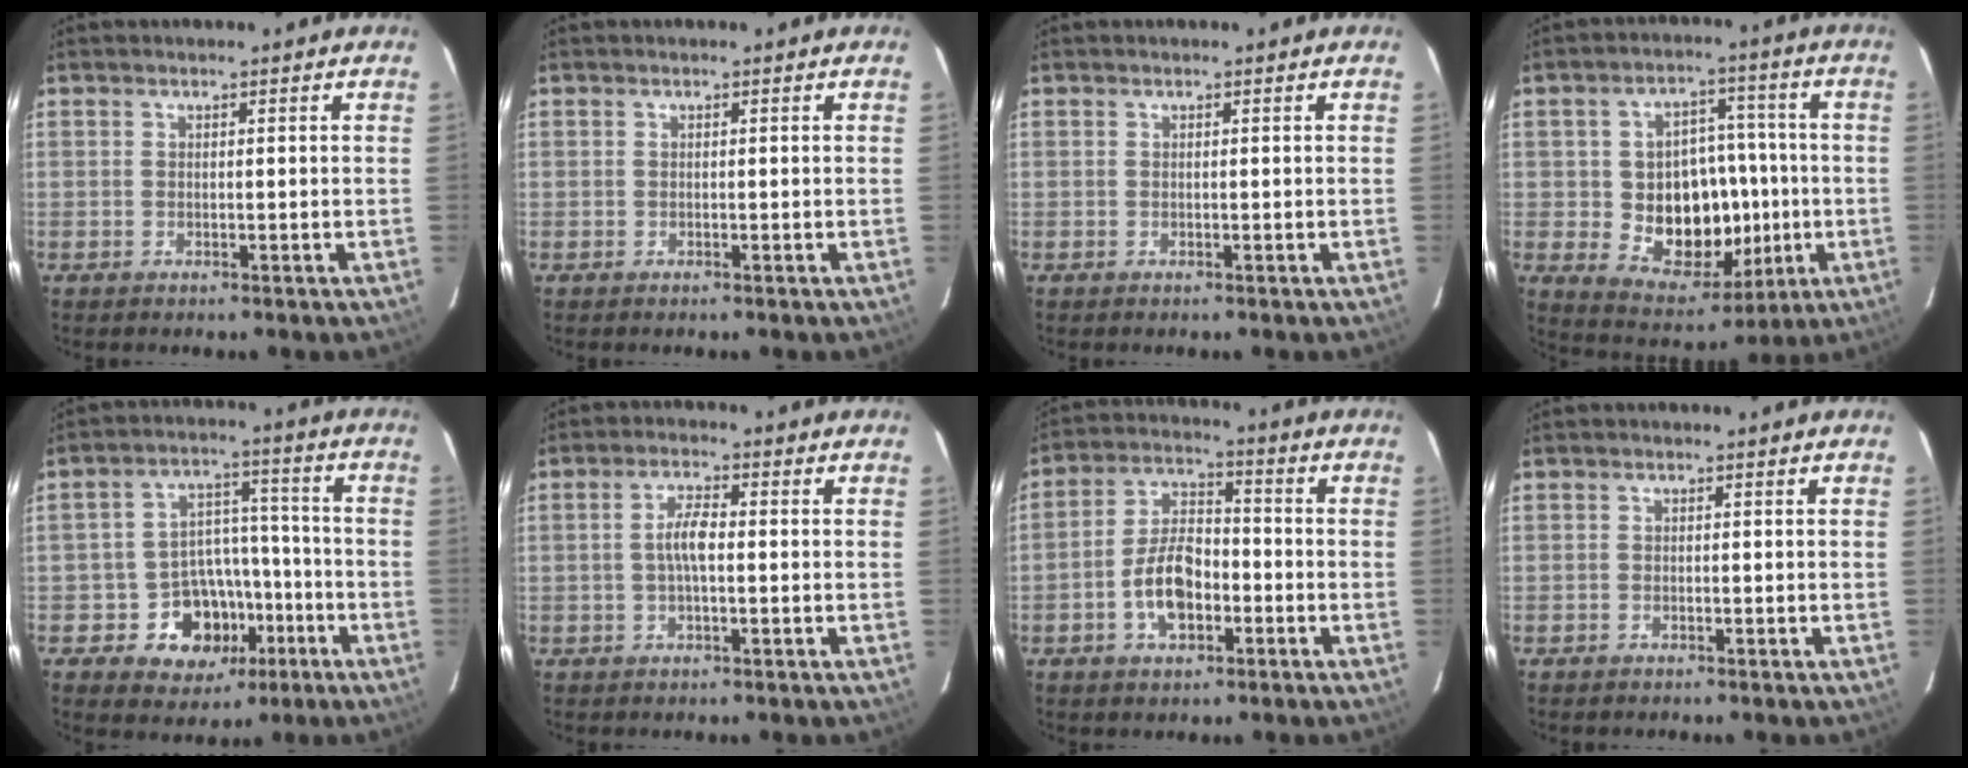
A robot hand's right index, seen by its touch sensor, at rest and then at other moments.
{"total": 0.0}
{"total": 0.0}
{"total": 15.0, "force": [-2.2, 11.5, 9.4], "torque": [-0.181, 0.010, -0.010]}
{"total": 11.7, "force": [-5.3, 9.4, 4.6], "torque": [-0.092, 0.038, -0.062]}
{"total": 4.0, "force": [-0.4, 1.2, 3.8], "torque": [-0.076, 0.008, -0.007]}
{"total": 9.5, "force": [-3.5, 5.2, 7.1], "torque": [-0.142, 0.018, -0.058]}
{"total": 0.6, "force": [-0.5, 0.3, 0.0], "torque": [-0.001, 0.002, -0.009]}